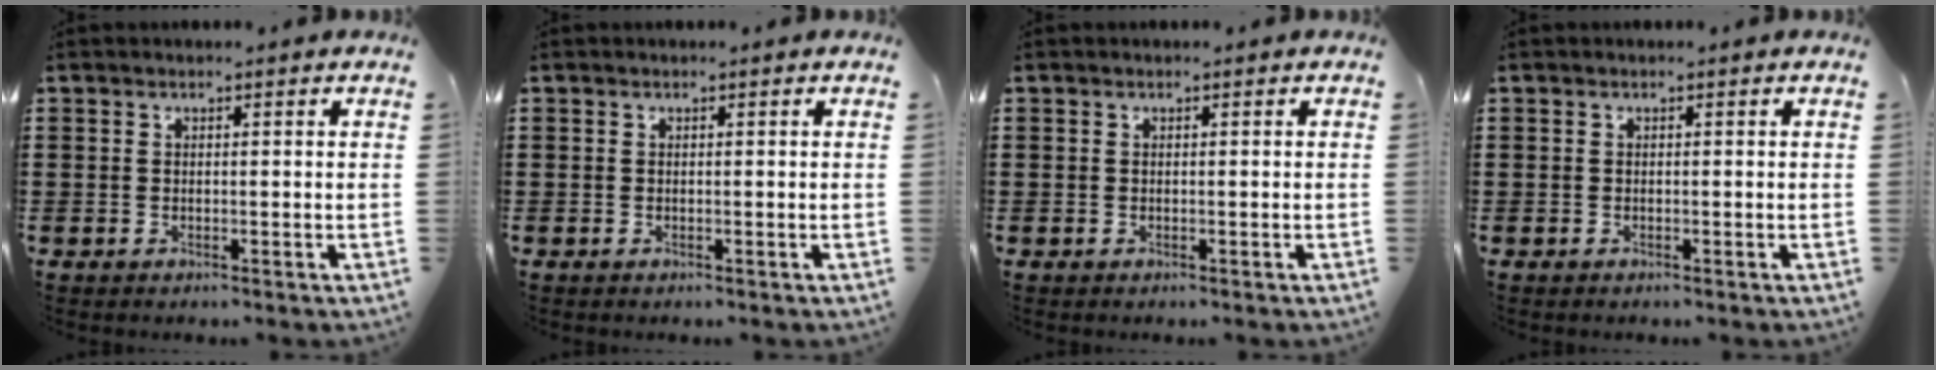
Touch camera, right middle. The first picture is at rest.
{"total": 0.0}
{"total": 0.0}
{"total": 0.0}